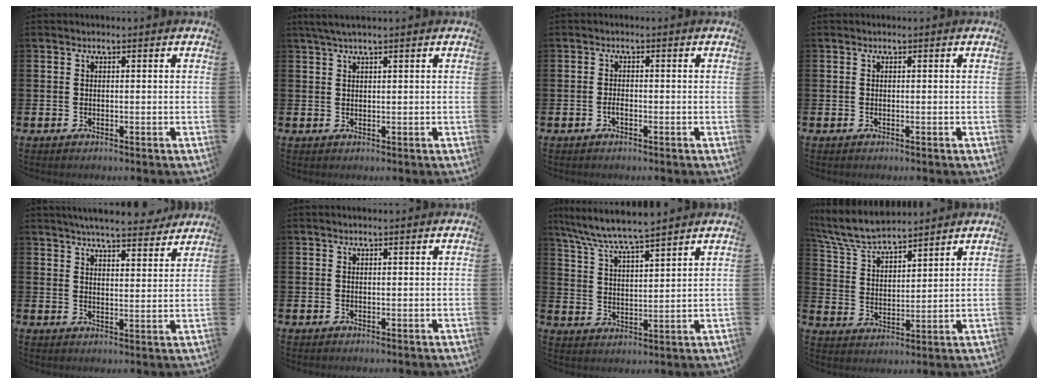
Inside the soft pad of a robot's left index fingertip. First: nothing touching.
{"total": 2.0, "force": [1.5, 0.0, 1.3], "torque": [-0.032, 0.006, 0.028]}
{"total": 1.0, "force": [-0.6, 0.4, 0.7], "torque": [-0.021, 0.002, -0.011]}
{"total": 0.0}
{"total": 6.3, "force": [6.1, 0.6, 1.4], "torque": [-0.036, -0.033, 0.108]}
{"total": 0.0}
{"total": 6.8, "force": [6.5, 0.1, 1.9], "torque": [-0.067, -0.033, 0.116]}
{"total": 7.5, "force": [7.0, 1.2, 2.3], "torque": [-0.077, -0.031, 0.127]}